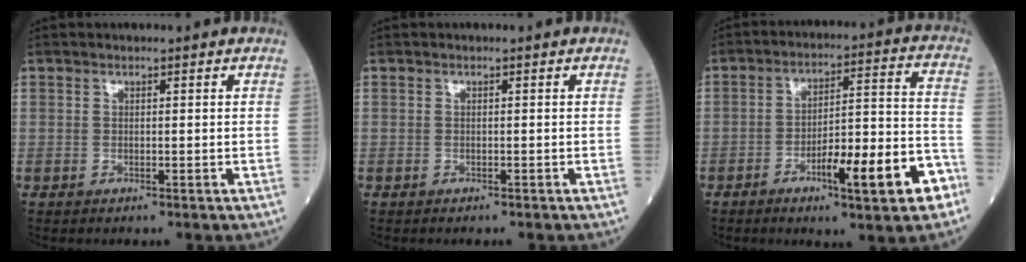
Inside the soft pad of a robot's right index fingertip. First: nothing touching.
{"total": 1.1, "force": [-1.0, 0.2, 0.5], "torque": [-0.009, -0.003, -0.011]}
{"total": 13.7, "force": [-6.5, 2.1, 11.9], "torque": [-0.175, 0.022, -0.091]}